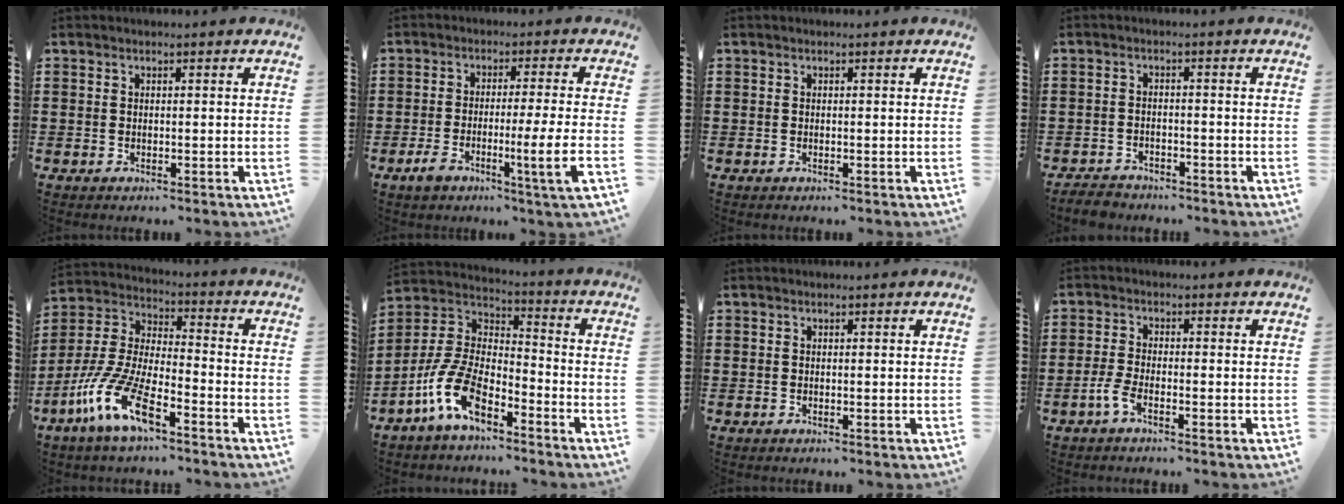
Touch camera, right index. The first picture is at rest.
{"total": 7.8, "force": [-2.7, -0.3, 7.3], "torque": [-0.118, -0.017, -0.051]}
{"total": 0.0}
{"total": 2.3, "force": [-2.3, 0.4, 0.2], "torque": [-0.010, -0.001, -0.048]}
{"total": 11.1, "force": [-7.4, 2.7, 7.8], "torque": [-0.201, -0.011, -0.154]}
{"total": 11.1, "force": [-7.1, 4.2, 7.4], "torque": [-0.195, 0.001, -0.147]}
{"total": 0.0}
{"total": 2.9, "force": [-1.7, 0.6, 2.3], "torque": [-0.061, -0.006, -0.038]}